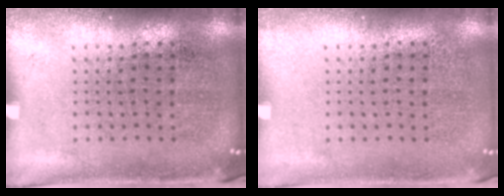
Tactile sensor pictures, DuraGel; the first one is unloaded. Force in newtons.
{"total": 0.0}